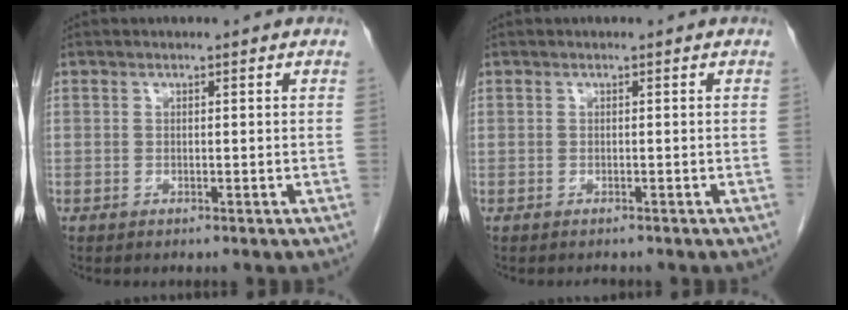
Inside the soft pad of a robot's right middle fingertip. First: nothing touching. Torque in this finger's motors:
{"motor_torque": [0.02, -0.02, 0.00, 0.00]}